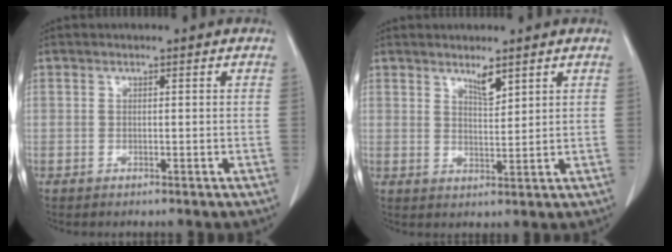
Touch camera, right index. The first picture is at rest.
{"total": 3.0, "force": [2.3, 0.5, 1.9], "torque": [-0.037, -0.008, 0.044]}